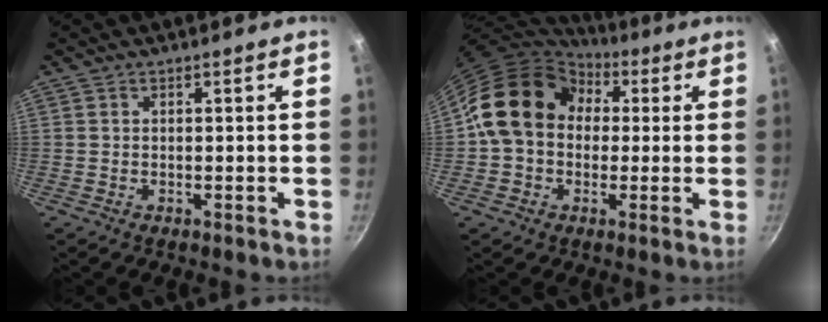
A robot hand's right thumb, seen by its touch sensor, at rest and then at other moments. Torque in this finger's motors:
{"motor_torque": [-0.89, 1.83, 1.20, -1.02, 0.46]}